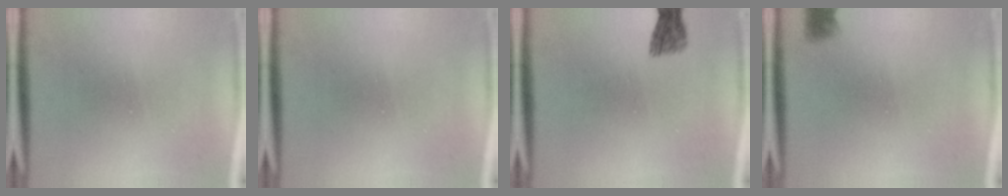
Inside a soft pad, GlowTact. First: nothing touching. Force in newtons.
{"total": 0.0}
{"total": 1.9}
{"total": 1.2}